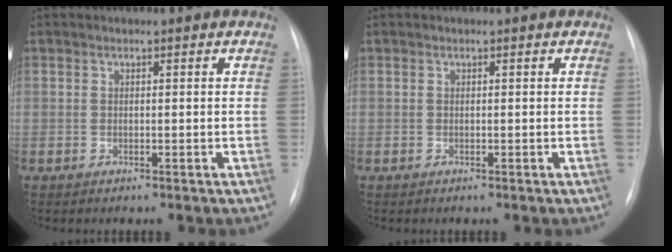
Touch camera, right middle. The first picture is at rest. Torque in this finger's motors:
{"motor_torque": [0.26, -0.52, -0.01, -0.01]}